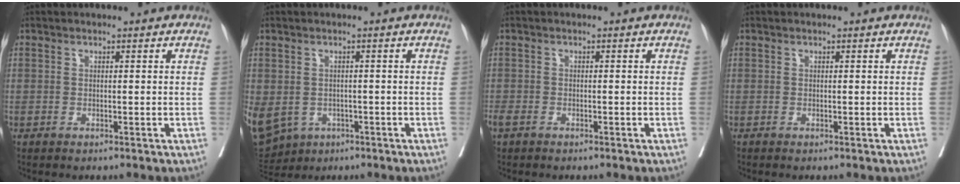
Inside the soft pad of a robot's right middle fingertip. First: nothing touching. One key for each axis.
{"total": 22.6, "fx": -8.3, "fy": 18.7, "fz": 9.6, "tx": -0.350, "ty": -0.019, "tz": -0.112}
{"total": 2.2, "fx": -1.5, "fy": 0.8, "fz": 1.5, "tx": -0.046, "ty": -0.001, "tz": -0.026}
{"total": 0.0}